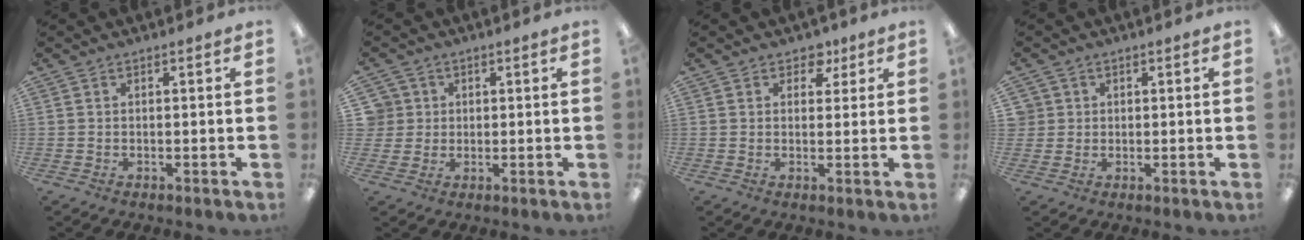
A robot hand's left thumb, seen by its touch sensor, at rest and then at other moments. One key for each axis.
{"total": 4.9, "fx": 1.3, "fy": 4.7, "fz": 0.5, "tx": -0.019, "ty": 0.008, "tz": 0.025}
{"total": 4.0, "fx": 2.4, "fy": 2.9, "fz": 1.2, "tx": -0.007, "ty": -0.007, "tz": 0.041}
{"total": 2.8, "fx": 0.8, "fy": 2.7, "fz": 0.0, "tx": -0.009, "ty": 0.004, "tz": 0.014}